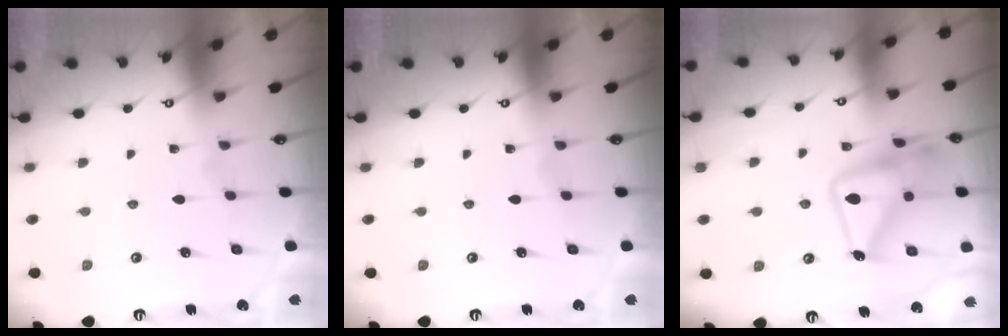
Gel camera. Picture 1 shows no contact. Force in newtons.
{"total": 0.0}
{"total": 17.6, "press": 17.5, "slide": 1.2}